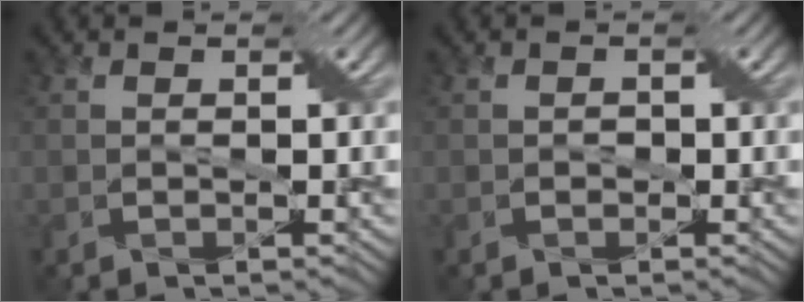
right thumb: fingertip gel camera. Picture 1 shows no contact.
{"total": 0.7, "force": [-0.2, 0.6, 0.2], "torque": [-0.003, -0.003, -0.005]}